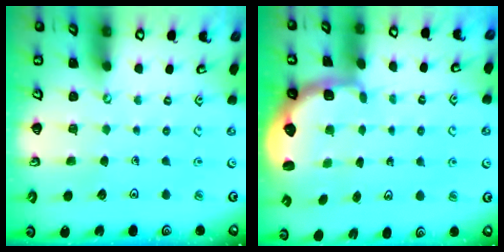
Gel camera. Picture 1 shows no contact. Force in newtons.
{"total": 2.3, "press": 1.7, "slide": 1.5}